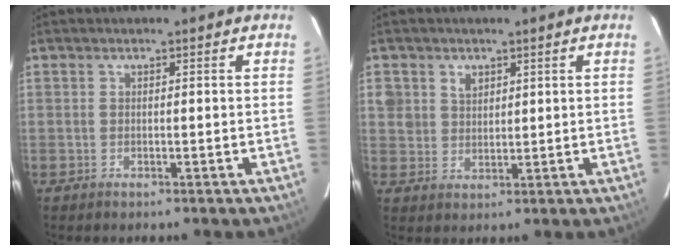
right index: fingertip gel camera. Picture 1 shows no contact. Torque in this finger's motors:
{"motor_torque": [-0.03, 0.02, 0.05, 0.02]}